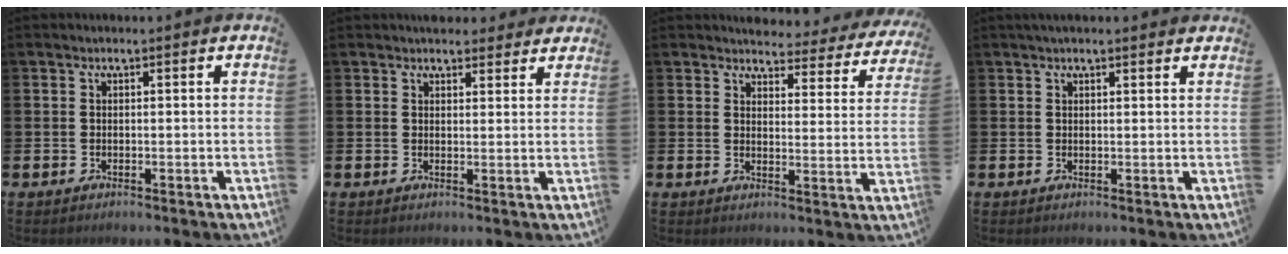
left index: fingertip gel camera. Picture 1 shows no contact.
{"total": 3.2, "force": [3.0, 0.9, -0.2], "torque": [0.013, -0.016, 0.054]}
{"total": 3.9, "force": [3.8, 1.0, 0.2], "torque": [-0.006, -0.035, 0.060]}
{"total": 1.7, "force": [1.6, 0.3, 0.6], "torque": [-0.002, -0.002, 0.026]}